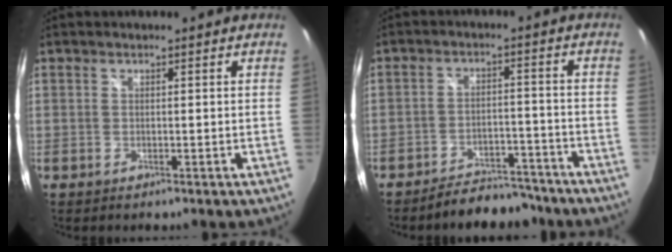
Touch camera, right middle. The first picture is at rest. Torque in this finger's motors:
{"motor_torque": [0.93, -1.20, 0.10, 0.04]}